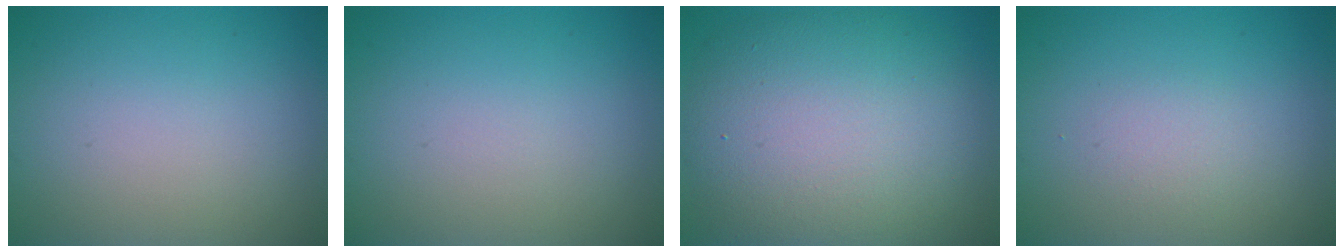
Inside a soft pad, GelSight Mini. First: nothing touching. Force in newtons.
{"total": 0.0}
{"total": 11.7, "press": 11.7, "slide": 0.4}
{"total": 1.2, "press": 1.2, "slide": 0.1}